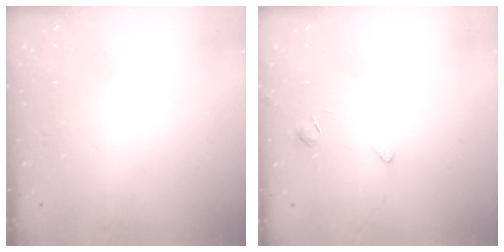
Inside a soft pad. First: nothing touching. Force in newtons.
{"total": 1.7, "press": 1.6, "slide": 0.5}